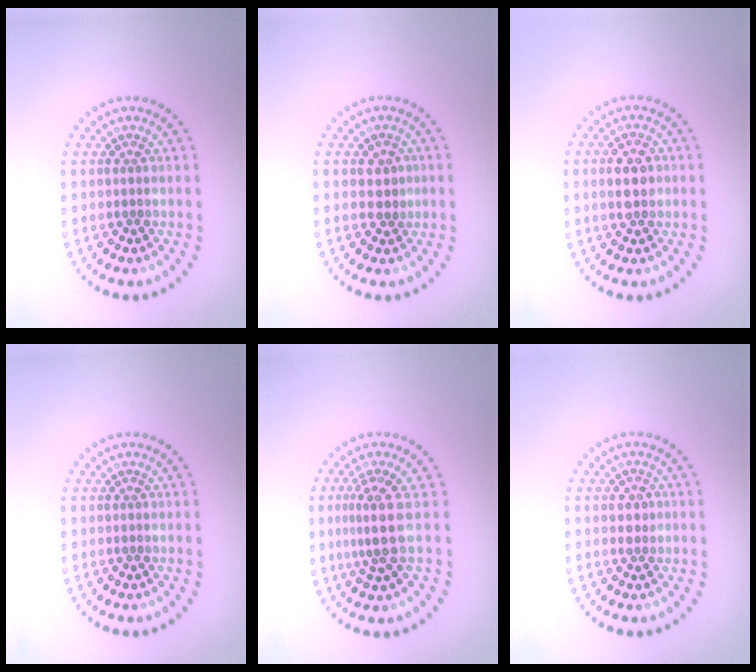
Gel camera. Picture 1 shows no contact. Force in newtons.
{"total": 1.7, "press": 1.6, "slide": 0.5}
{"total": 2.8, "press": 2.8, "slide": 0.1}
{"total": 0.0}
{"total": 3.0, "press": 2.2, "slide": 2.0}
{"total": 1.3, "press": 1.3, "slide": 0.1}